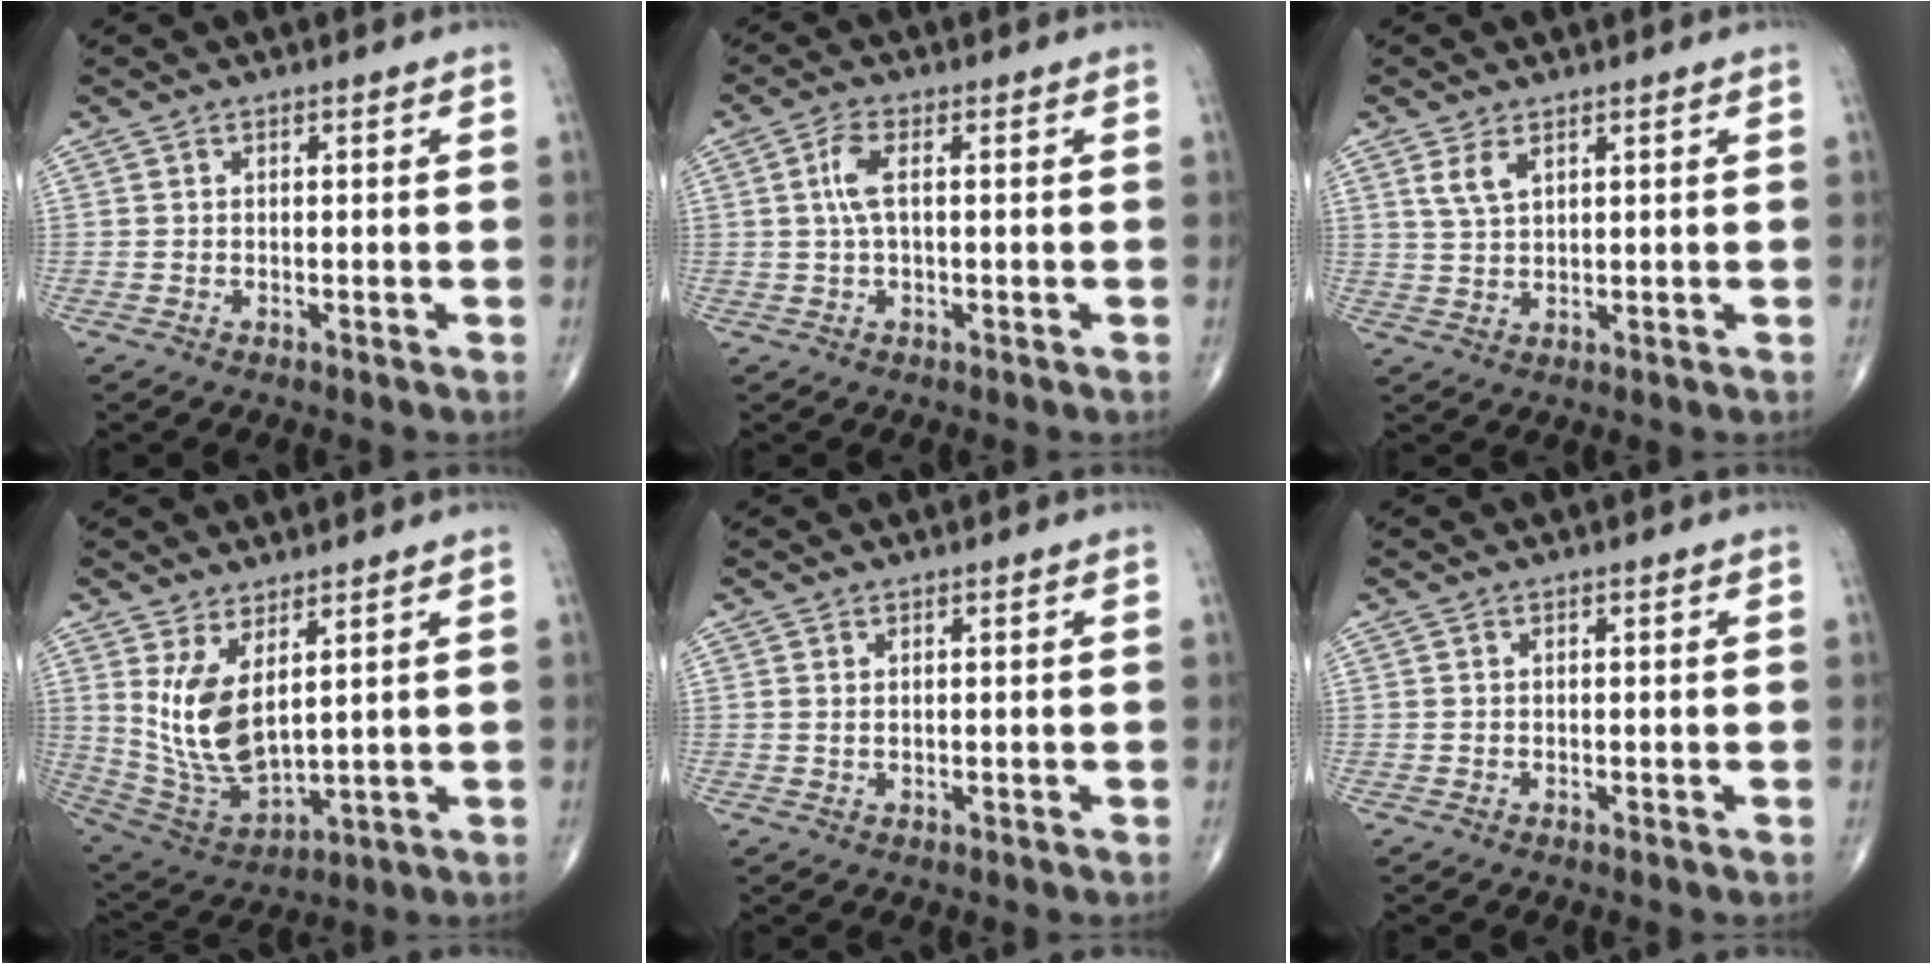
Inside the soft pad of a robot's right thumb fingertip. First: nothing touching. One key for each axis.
{"total": 4.0, "fx": 0.5, "fy": 1.5, "fz": 3.7, "tx": -0.093, "ty": 0.004, "tz": 0.007}
{"total": 3.6, "fx": 2.0, "fy": 1.7, "fz": 2.5, "tx": -0.049, "ty": -0.007, "tz": 0.045}
{"total": 11.6, "fx": 3.7, "fy": 5.1, "fz": 9.8, "tx": -0.188, "ty": -0.036, "tz": 0.095}
{"total": 0.7, "fx": 0.4, "fy": 0.3, "fz": 0.5, "tx": -0.010, "ty": 0.000, "tz": 0.007}
{"total": 0.0}